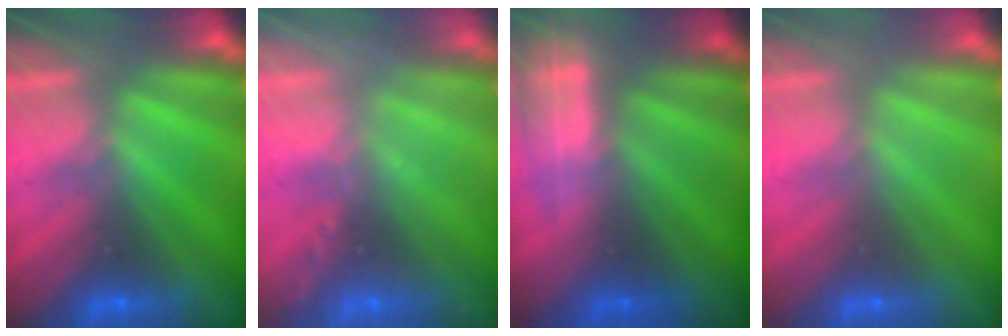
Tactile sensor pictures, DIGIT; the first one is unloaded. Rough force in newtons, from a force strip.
{"total": 2.4}
{"total": 2.4}
{"total": 3.4}